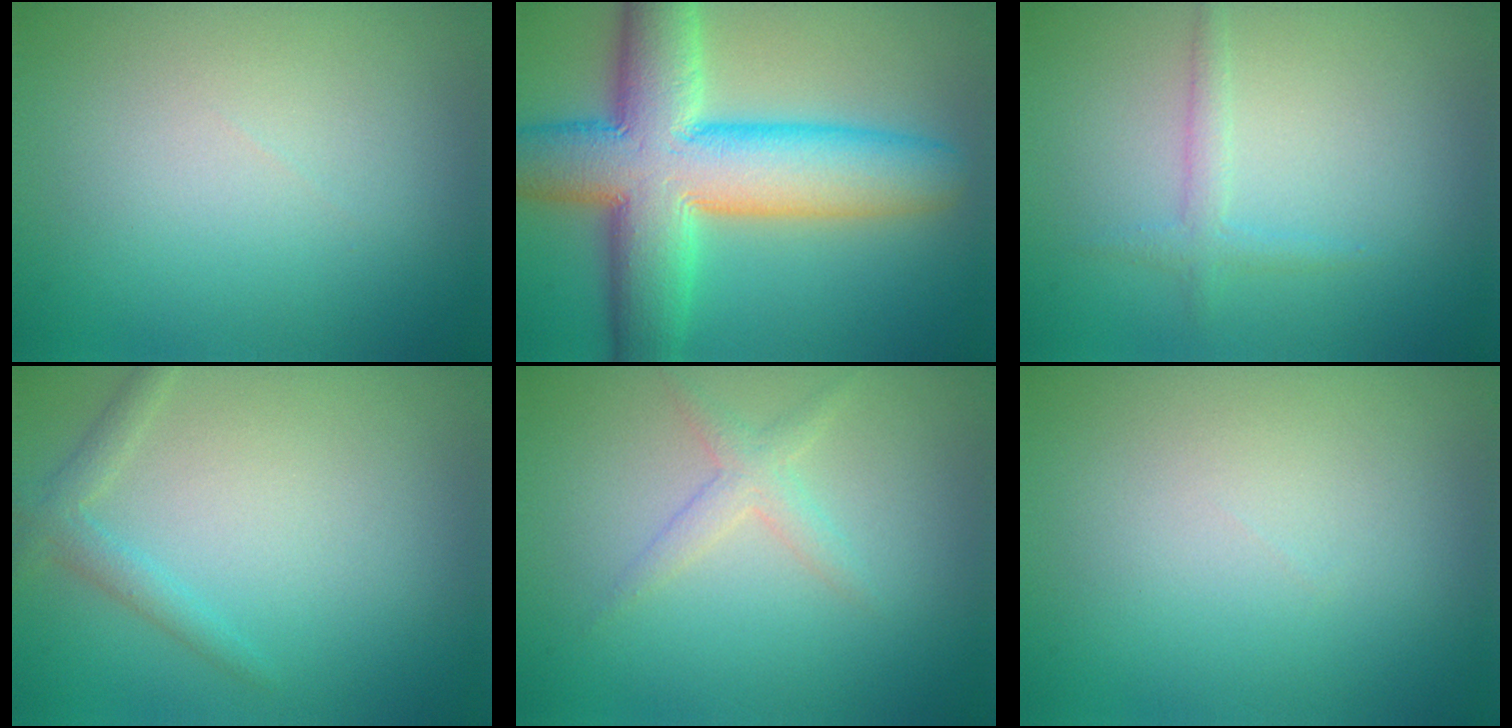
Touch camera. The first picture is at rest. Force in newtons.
{"total": 12.7, "press": 12.7, "slide": 0.5}
{"total": 1.5, "press": 1.5, "slide": 0.0}
{"total": 1.7, "press": 1.7, "slide": 0.1}
{"total": 1.7, "press": 1.7, "slide": 0.1}
{"total": 0.0}